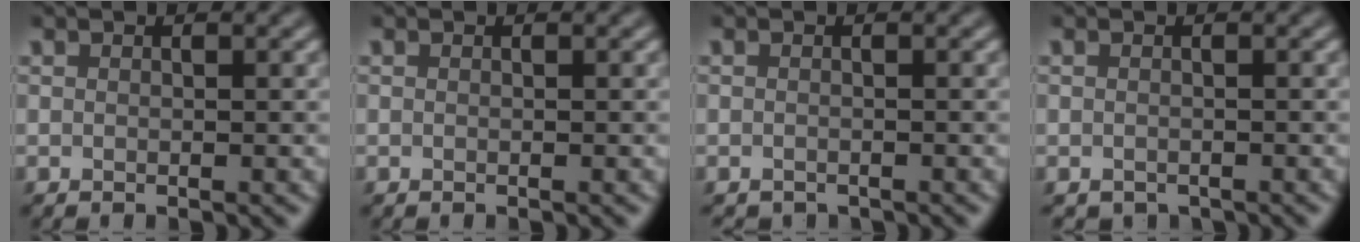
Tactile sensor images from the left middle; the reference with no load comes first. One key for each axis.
{"total": 0.0}
{"total": 0.8, "fx": -0.7, "fy": 0.3, "fz": 0.0, "tx": 0.000, "ty": -0.005, "tz": -0.012}
{"total": 0.9, "fx": -0.7, "fy": 0.6, "fz": 0.2, "tx": -0.003, "ty": -0.006, "tz": -0.012}